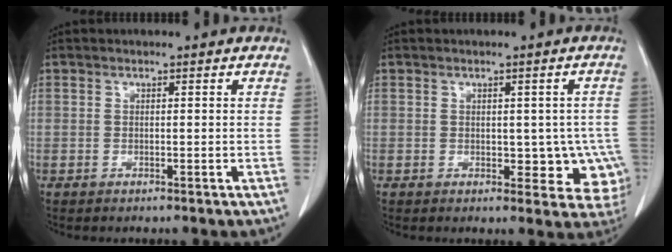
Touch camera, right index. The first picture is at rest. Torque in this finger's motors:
{"motor_torque": [-0.07, 0.03, 0.06, 0.00]}